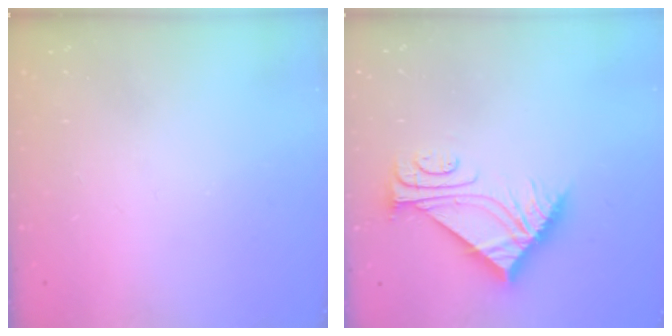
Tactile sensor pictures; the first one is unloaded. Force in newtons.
{"total": 9.0, "press": 9.0, "slide": 0.1}